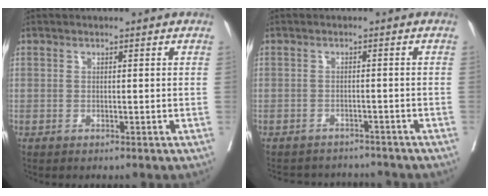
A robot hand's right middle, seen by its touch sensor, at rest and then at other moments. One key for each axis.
{"total": 8.5, "fx": -8.1, "fy": 2.2, "fz": 1.0, "tx": -0.017, "ty": 0.012, "tz": -0.103}